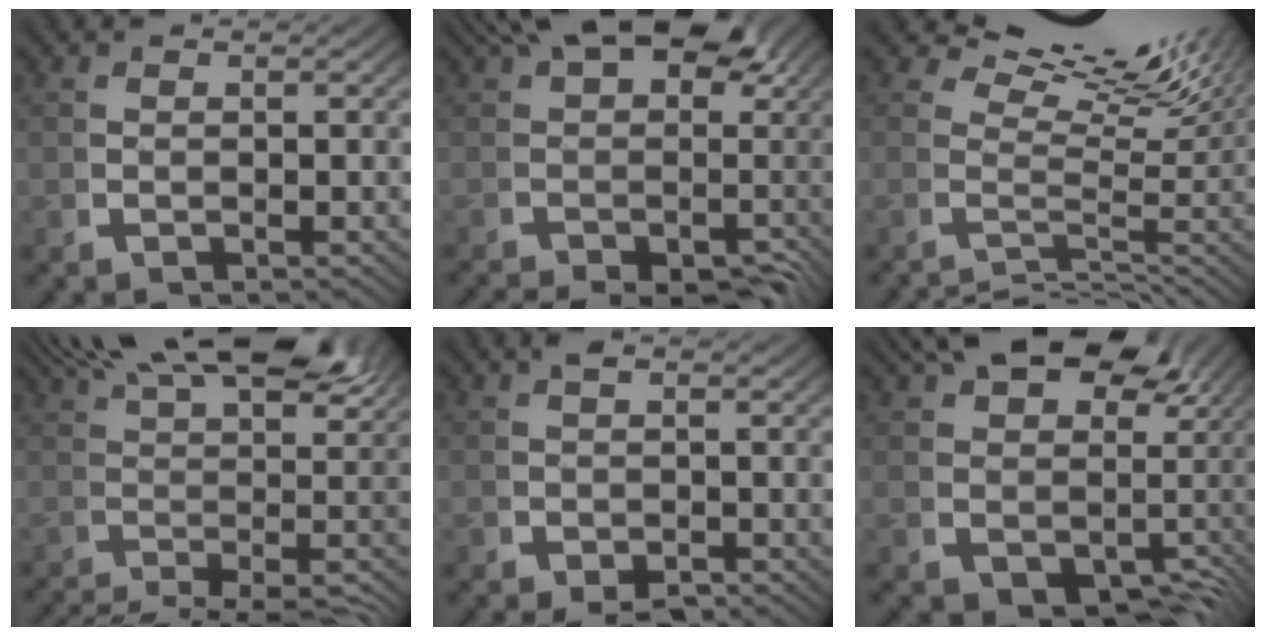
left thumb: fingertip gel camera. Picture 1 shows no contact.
{"total": 11.8, "force": [-0.5, 7.8, 8.8], "torque": [-0.115, -0.037, 0.003]}
{"total": 8.0, "force": [1.4, 4.2, 6.6], "torque": [-0.062, 0.004, 0.018]}
{"total": 12.4, "force": [-0.3, 6.4, 10.6], "torque": [-0.140, -0.014, -0.001]}
{"total": 2.5, "force": [-1.0, 1.4, 1.8], "torque": [-0.029, -0.015, -0.009]}
{"total": 15.7, "force": [1.6, 11.8, 10.2], "torque": [-0.164, -0.049, 0.046]}